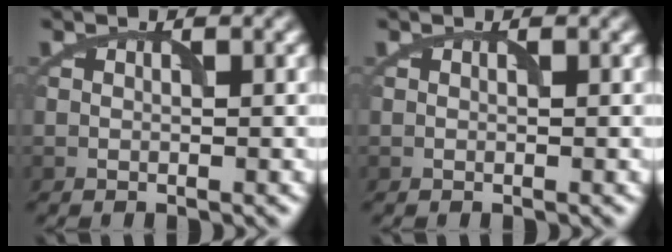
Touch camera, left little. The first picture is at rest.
{"total": 0.0}